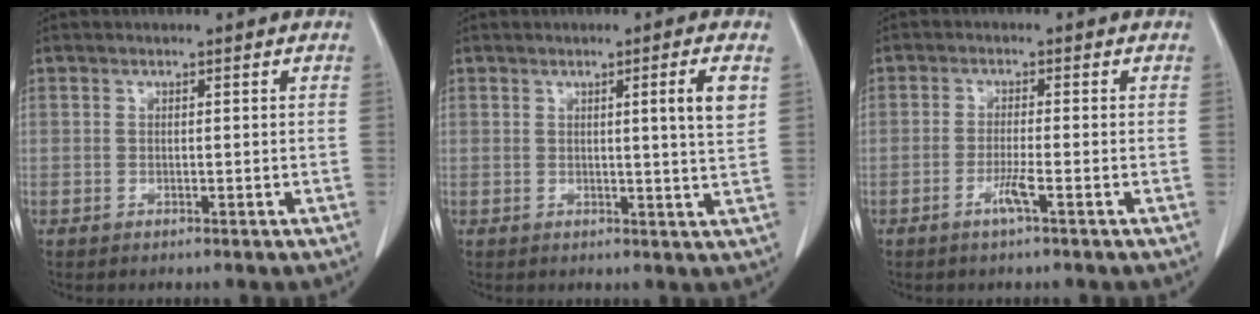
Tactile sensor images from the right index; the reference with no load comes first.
{"total": 4.7, "force": [1.5, -0.7, 4.4], "torque": [-0.061, -0.010, 0.018]}
{"total": 2.7, "force": [-1.4, -0.3, 2.3], "torque": [-0.048, -0.005, -0.029]}